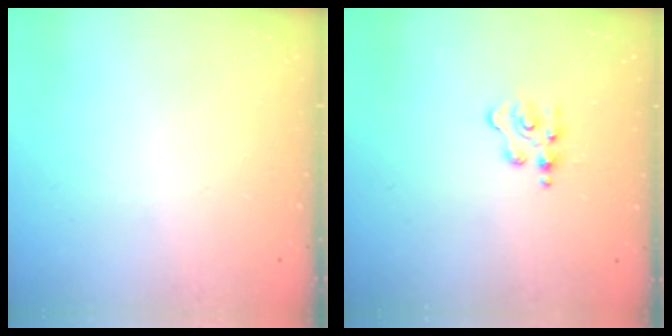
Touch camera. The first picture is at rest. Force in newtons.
{"total": 2.7, "press": 2.7, "slide": 0.5}